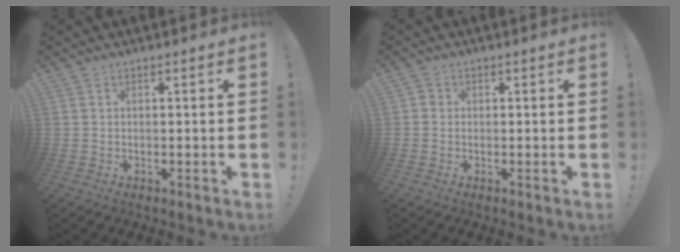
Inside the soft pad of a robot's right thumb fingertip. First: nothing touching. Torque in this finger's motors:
{"motor_torque": [-0.19, -0.10, -0.10, 0.18, -0.01]}